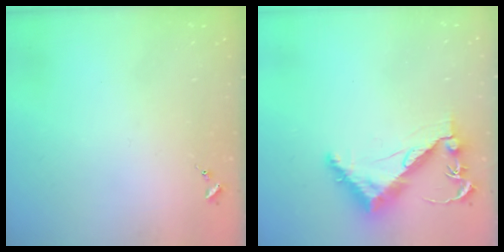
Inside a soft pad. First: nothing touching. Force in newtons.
{"total": 9.7, "press": 9.6, "slide": 1.0}